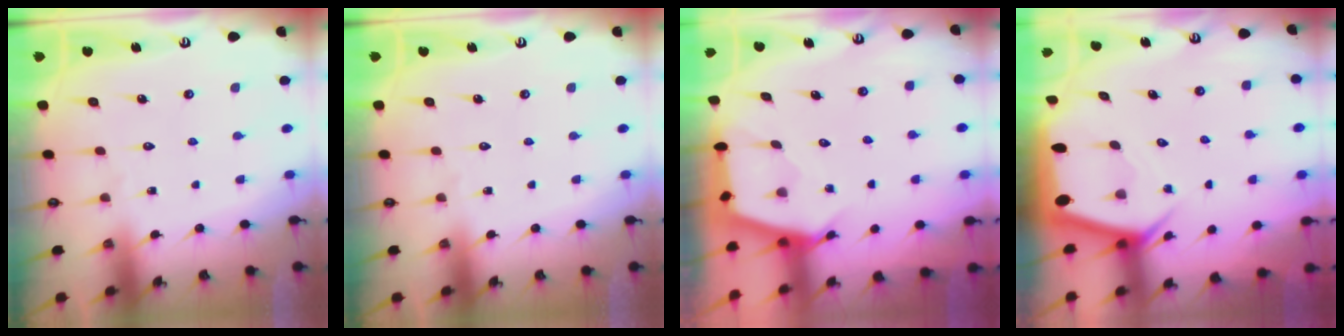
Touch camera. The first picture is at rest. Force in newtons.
{"total": 0.0}
{"total": 2.6, "press": 2.6, "slide": 0.3}
{"total": 3.4, "press": 3.4, "slide": 0.5}